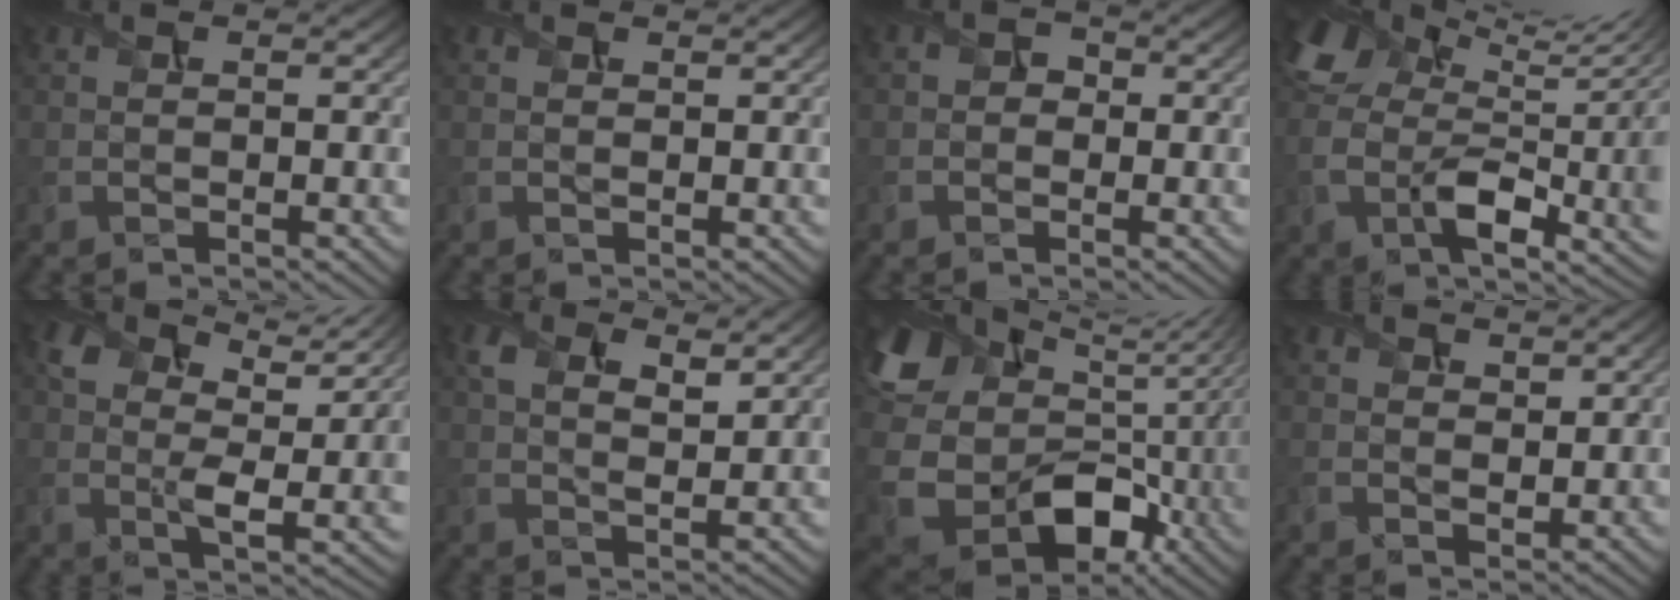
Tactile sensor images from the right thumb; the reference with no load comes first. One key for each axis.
{"total": 0.6, "fx": 0.5, "fy": 0.2, "fz": 0.2, "tx": -0.007, "ty": -0.001, "tz": 0.010}
{"total": 1.5, "fx": -0.4, "fy": 1.3, "fz": 0.5, "tx": -0.004, "ty": 0.003, "tz": -0.015}
{"total": 14.5, "fx": 2.7, "fy": 8.8, "fz": 11.1, "tx": -0.248, "ty": -0.025, "tz": 0.058}
{"total": 8.2, "fx": 4.3, "fy": 3.8, "fz": 5.8, "tx": -0.120, "ty": -0.008, "tz": 0.081}
{"total": 5.5, "fx": 3.1, "fy": 2.4, "fz": 3.9, "tx": -0.082, "ty": 0.001, "tz": 0.059}
{"total": 15.9, "fx": 3.7, "fy": 11.3, "fz": 10.5, "tx": -0.253, "ty": -0.003, "tz": 0.077}
{"total": 1.9, "fx": 1.5, "fy": 1.0, "fz": 0.7, "tx": -0.019, "ty": -0.003, "tz": 0.032}